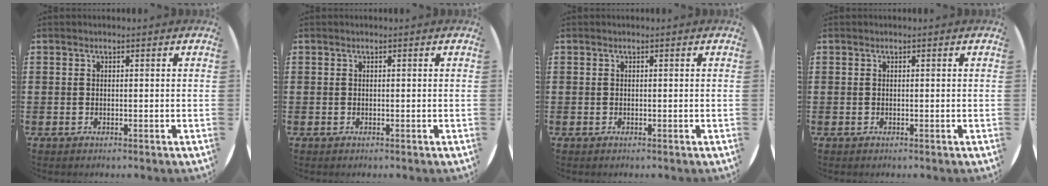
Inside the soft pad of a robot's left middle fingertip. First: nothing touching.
{"total": 0.0}
{"total": 0.0}
{"total": 0.0}